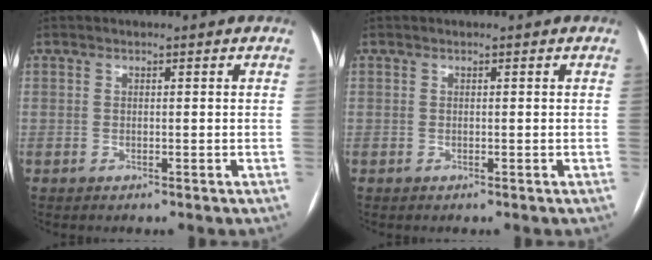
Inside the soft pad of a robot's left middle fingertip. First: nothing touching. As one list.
[{"total": 0.0}]